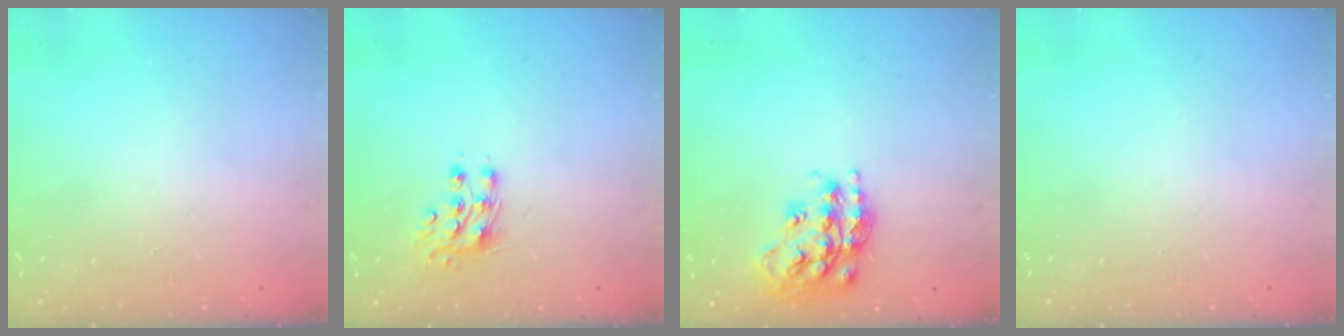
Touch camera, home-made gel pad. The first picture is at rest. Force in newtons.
{"total": 7.8, "press": 7.7, "slide": 0.8}
{"total": 18.0, "press": 17.9, "slide": 1.2}
{"total": 0.0}